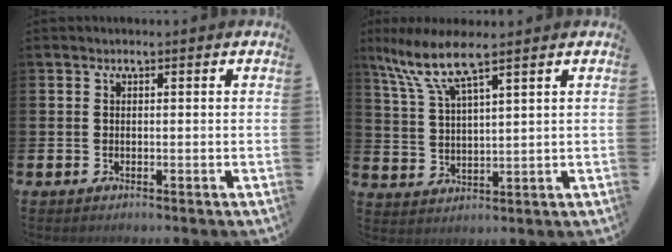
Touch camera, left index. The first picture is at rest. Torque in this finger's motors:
{"motor_torque": [0.53, -0.35, 0.63, 0.13]}